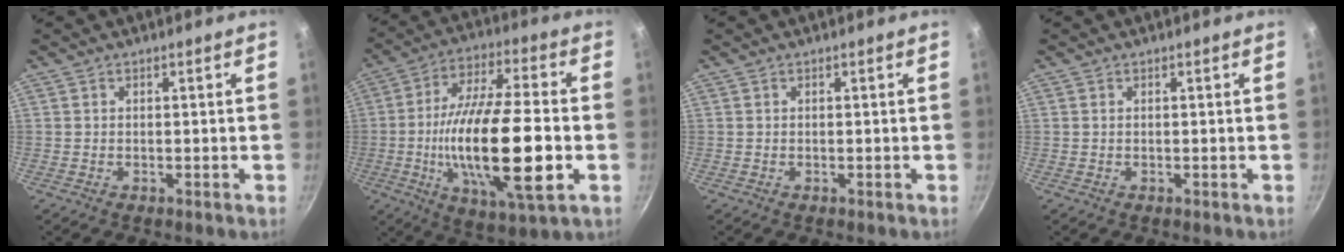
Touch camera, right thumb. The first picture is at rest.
{"total": 22.6, "force": [-3.9, 6.7, 21.2], "torque": [-0.381, 0.011, -0.073]}
{"total": 0.0}
{"total": 0.0}